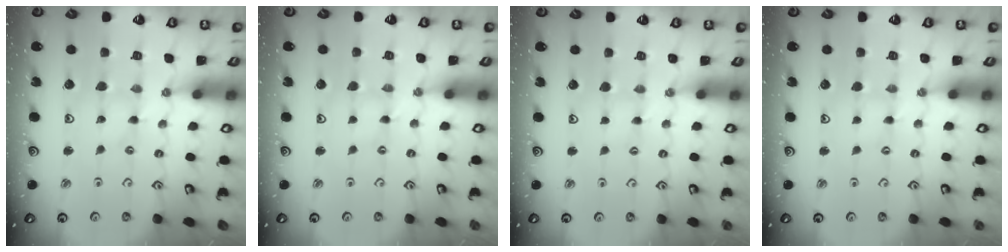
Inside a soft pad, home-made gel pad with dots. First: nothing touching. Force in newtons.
{"total": 0.0}
{"total": 1.9, "press": 1.9, "slide": 0.4}
{"total": 1.1, "press": 1.1, "slide": 0.2}